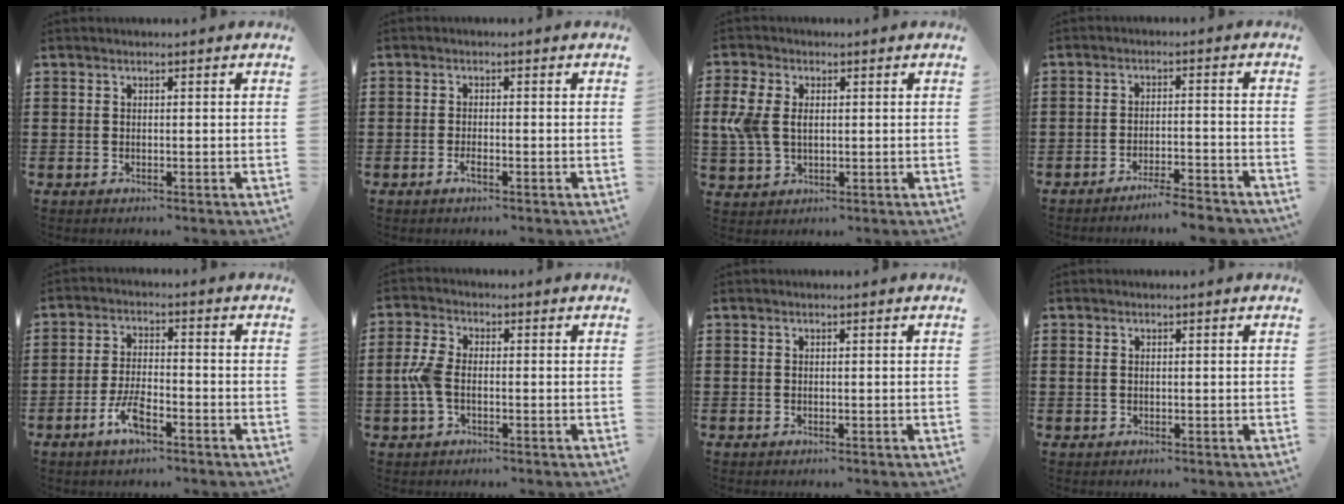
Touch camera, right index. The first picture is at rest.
{"total": 1.4, "force": [-0.9, 0.3, 1.1], "torque": [-0.022, -0.005, -0.014]}
{"total": 5.2, "force": [0.7, 3.5, 3.8], "torque": [-0.110, 0.001, 0.003]}
{"total": 3.9, "force": [-3.8, -0.2, 1.1], "torque": [-0.021, -0.002, -0.076]}
{"total": 5.6, "force": [-3.2, 1.9, 4.2], "torque": [-0.096, 0.001, -0.063]}
{"total": 4.6, "force": [-0.8, 2.3, 3.8], "torque": [-0.098, -0.005, -0.022]}
{"total": 0.0}
{"total": 0.8, "force": [0.2, 0.5, 0.5], "torque": [-0.012, 0.004, 0.003]}